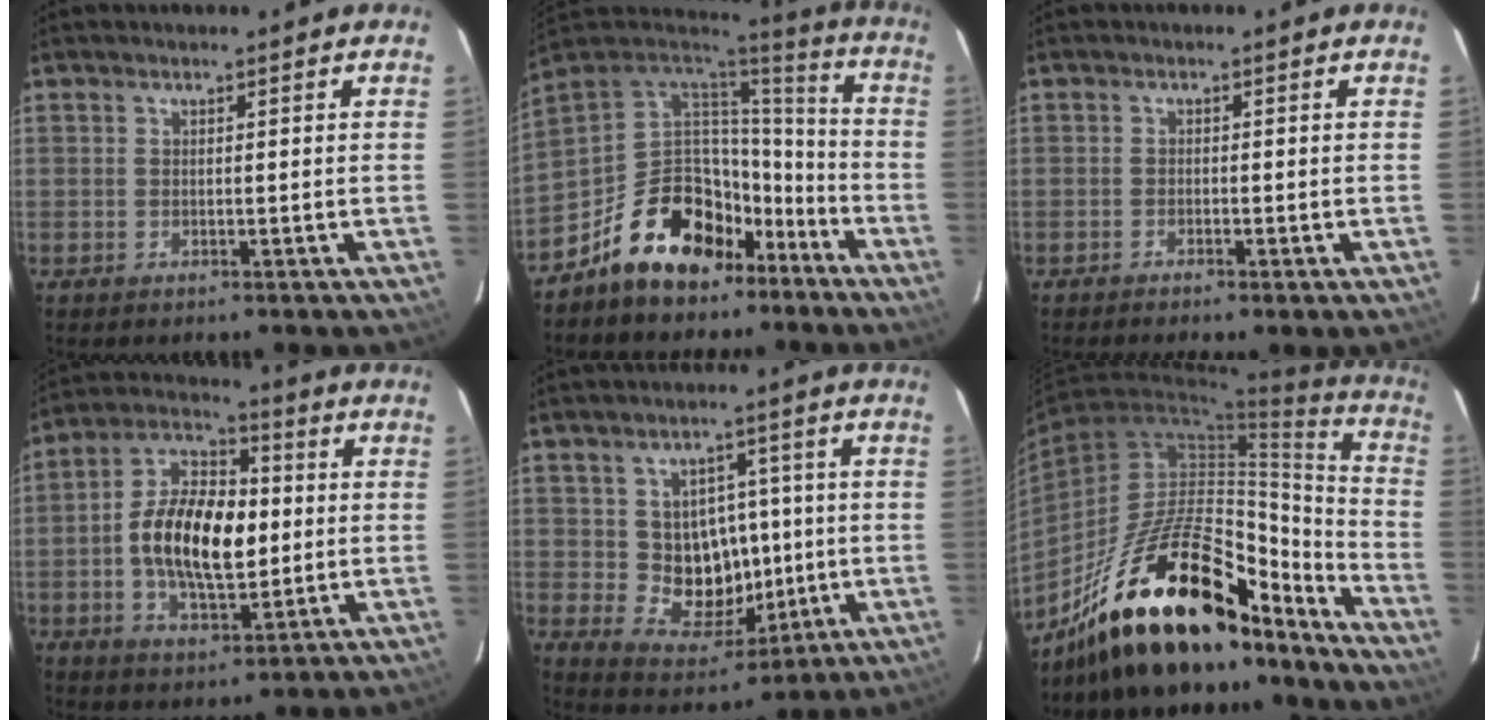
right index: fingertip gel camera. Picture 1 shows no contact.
{"total": 19.2, "force": [-11.0, 11.7, 10.5], "torque": [-0.218, 0.031, -0.160]}
{"total": 1.1, "force": [-0.8, 0.1, 0.7], "torque": [-0.021, 0.000, -0.016]}
{"total": 15.8, "force": [-0.6, 8.1, 13.6], "torque": [-0.251, 0.019, -0.011]}
{"total": 10.8, "force": [-0.1, 9.5, 5.2], "torque": [-0.097, 0.005, 0.019]}
{"total": 25.9, "force": [-19.5, 9.1, 14.4], "torque": [-0.234, 0.025, -0.305]}